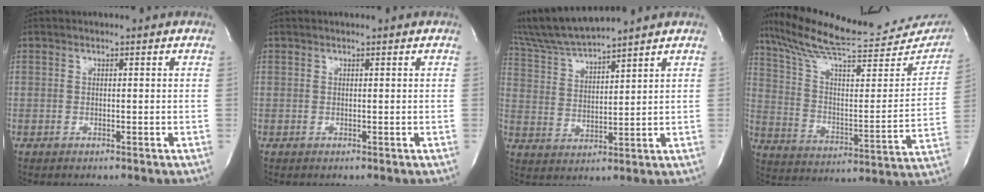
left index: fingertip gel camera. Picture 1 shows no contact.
{"total": 0.6, "force": [0.5, 0.0, 0.3], "torque": [-0.007, 0.004, 0.010]}
{"total": 10.0, "force": [9.3, -0.6, 3.7], "torque": [-0.079, 0.017, 0.182]}
{"total": 27.6, "force": [24.6, 4.9, 11.6], "torque": [-0.192, -0.041, 0.343]}